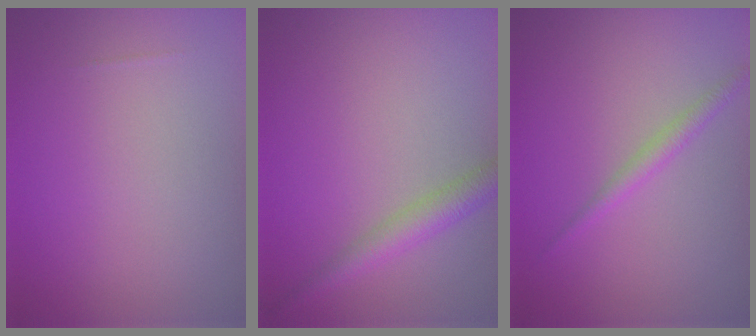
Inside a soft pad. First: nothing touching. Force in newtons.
{"total": 2.8, "press": 2.8, "slide": 0.2}
{"total": 1.3, "press": 1.3, "slide": 0.0}